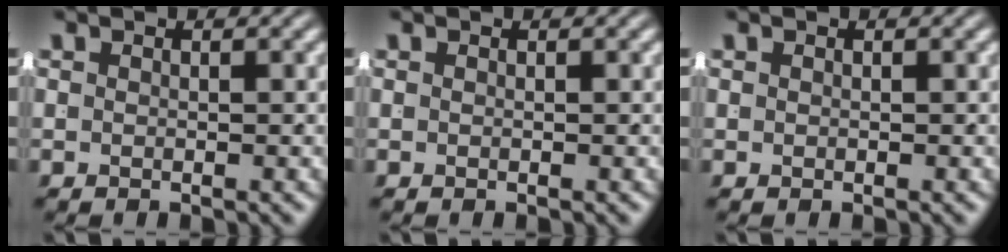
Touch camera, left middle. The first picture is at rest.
{"total": 0.0}
{"total": 0.0}